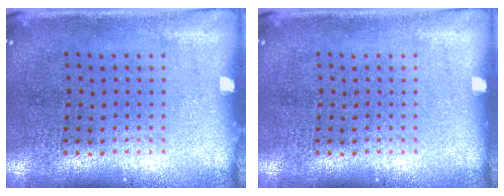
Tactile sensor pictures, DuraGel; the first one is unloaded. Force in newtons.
{"total": 0.0}